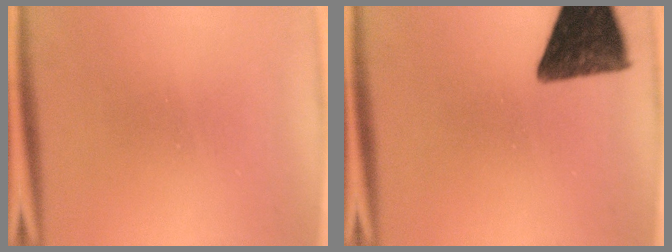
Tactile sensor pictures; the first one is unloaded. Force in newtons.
{"total": 12.4}